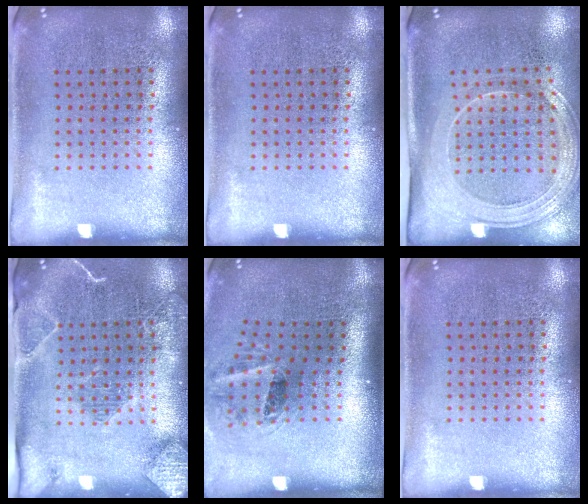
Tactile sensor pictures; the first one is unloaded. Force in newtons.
{"total": 0.0}
{"total": 2.2, "press": 1.8, "slide": 1.1}
{"total": 2.0, "press": 2.0, "slide": 0.4}
{"total": 1.5, "press": 1.1, "slide": 1.1}
{"total": 0.0}